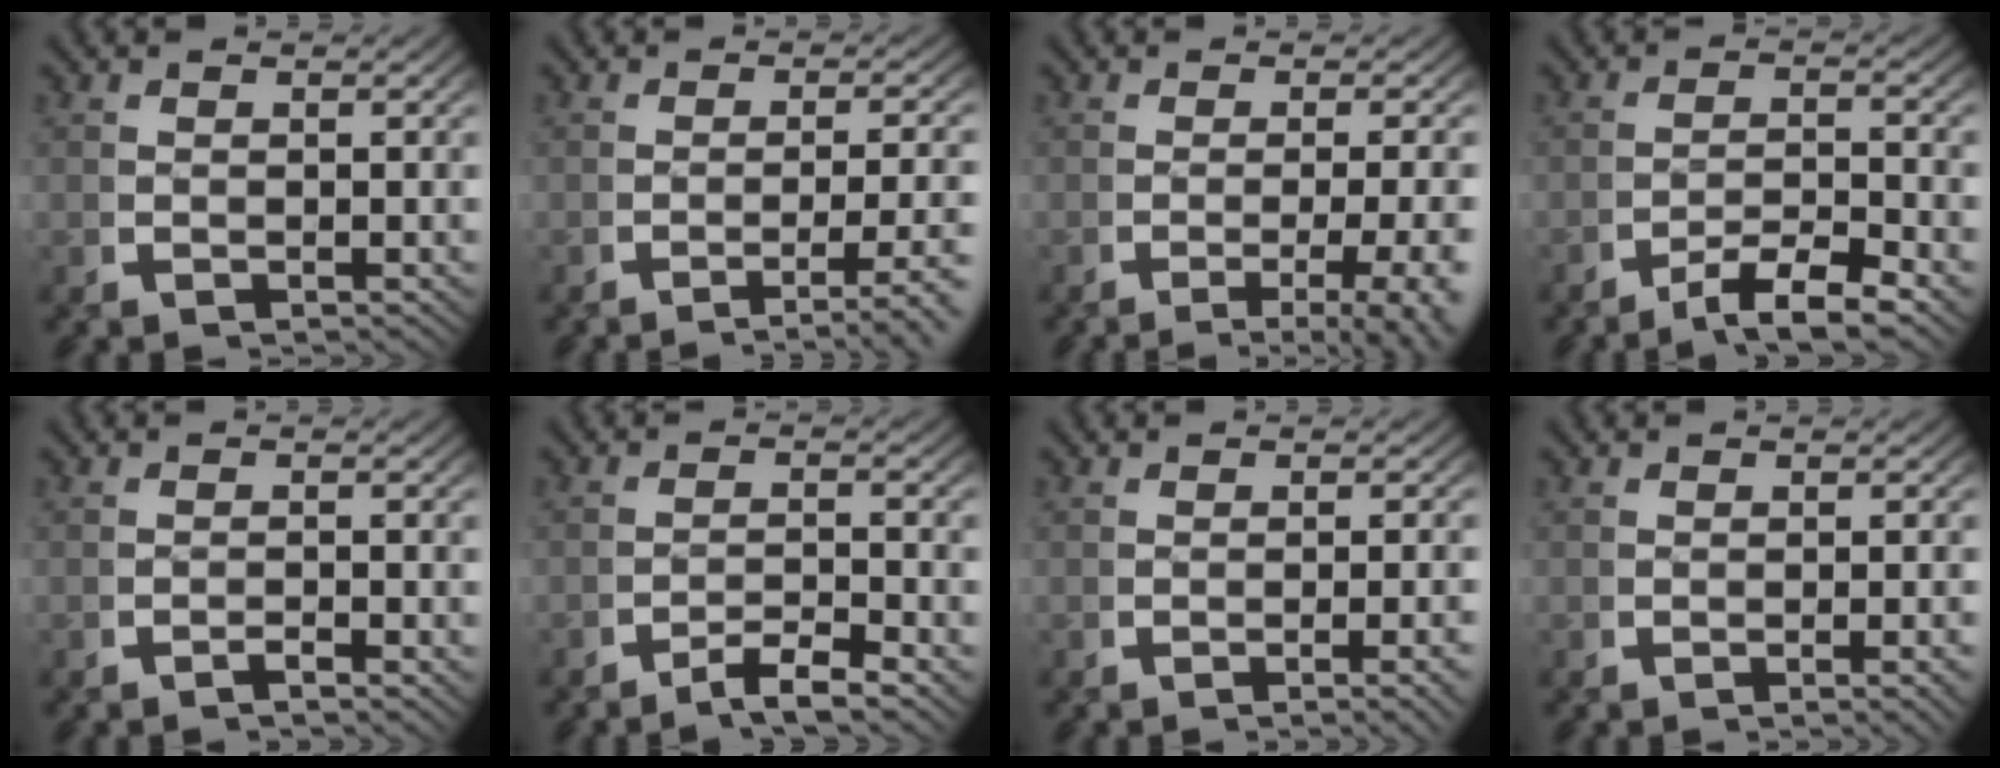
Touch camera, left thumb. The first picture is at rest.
{"total": 4.9, "force": [-3.3, 1.1, 3.5], "torque": [-0.056, -0.005, -0.048]}
{"total": 6.2, "force": [-3.6, 2.1, 4.5], "torque": [-0.073, -0.019, -0.045]}
{"total": 4.2, "force": [-2.5, 1.6, 3.0], "torque": [-0.044, -0.006, -0.042]}
{"total": 1.0, "force": [-0.9, -0.1, 0.4], "torque": [-0.005, 0.003, -0.022]}
{"total": 2.7, "force": [-2.0, 0.6, 1.7], "torque": [-0.026, -0.004, -0.037]}
{"total": 2.2, "force": [-0.9, 0.1, 2.0], "torque": [-0.030, 0.006, -0.017]}
{"total": 1.3, "force": [-0.4, 0.0, 1.2], "torque": [-0.021, 0.006, -0.009]}